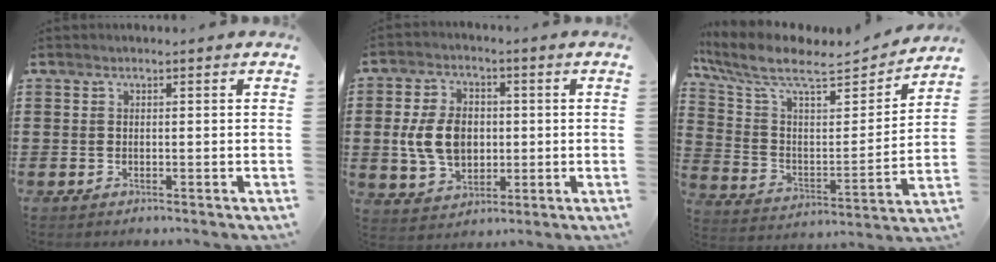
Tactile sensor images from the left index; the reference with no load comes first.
{"total": 8.6, "force": [0.0, 6.1, 6.1], "torque": [-0.141, 0.006, -0.004]}
{"total": 9.5, "force": [7.6, 2.2, 5.4], "torque": [-0.137, -0.046, 0.126]}